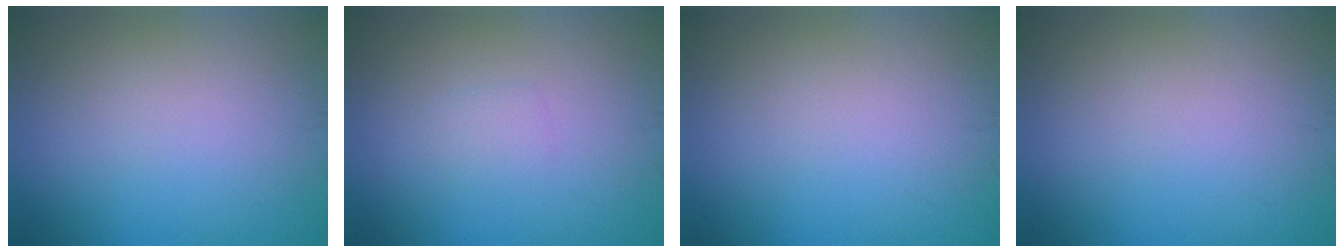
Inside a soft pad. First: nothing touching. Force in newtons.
{"total": 0.9, "press": 0.9, "slide": 0.1}
{"total": 0.0}
{"total": 0.0}